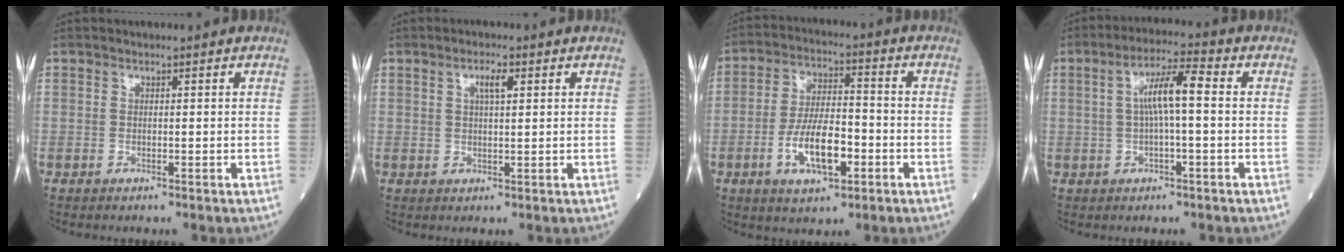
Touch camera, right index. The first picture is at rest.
{"total": 2.7, "force": [1.2, 0.6, 2.4], "torque": [-0.046, 0.002, 0.021]}
{"total": 9.9, "force": [-3.4, 3.5, 8.7], "torque": [-0.166, 0.005, -0.060]}
{"total": 6.6, "force": [0.5, 0.8, 6.5], "torque": [-0.122, 0.020, 0.007]}